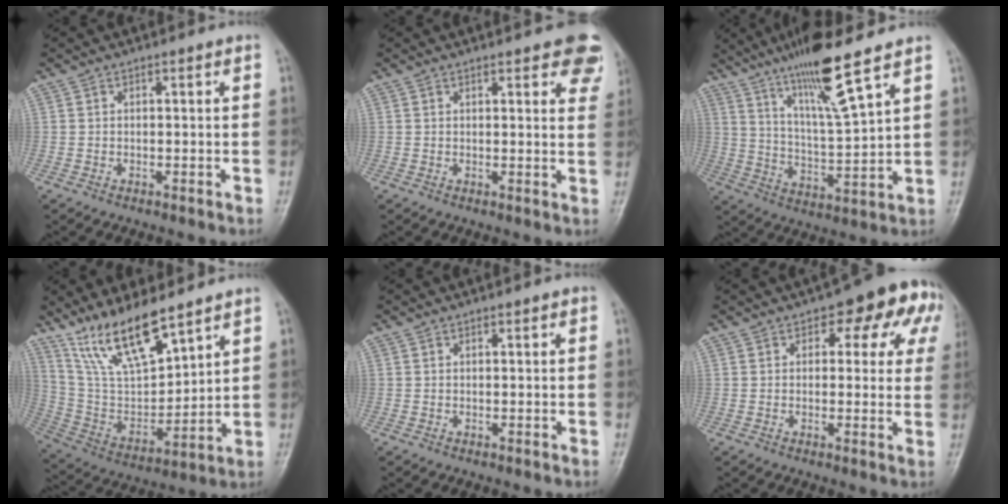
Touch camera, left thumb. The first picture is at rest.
{"total": 8.7, "force": [5.7, 3.0, 5.8], "torque": [-0.035, -0.019, 0.058]}
{"total": 13.8, "force": [9.2, 0.8, 10.2], "torque": [-0.183, -0.054, 0.171]}
{"total": 15.1, "force": [11.4, 4.4, 9.0], "torque": [-0.145, -0.059, 0.233]}
{"total": 0.9, "force": [0.3, 0.3, 0.8], "torque": [-0.010, 0.003, 0.004]}
{"total": 11.7, "force": [4.9, 6.1, 8.7], "torque": [-0.047, 0.005, 0.051]}